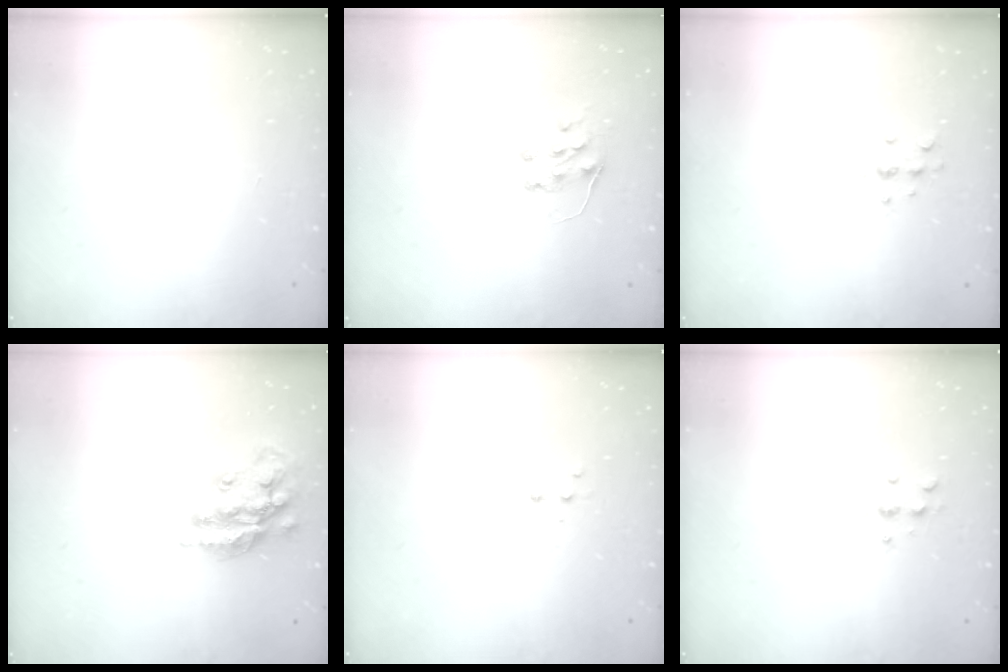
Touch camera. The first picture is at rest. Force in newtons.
{"total": 6.5, "press": 6.4, "slide": 0.6}
{"total": 3.7, "press": 3.7, "slide": 0.5}
{"total": 18.6, "press": 18.5, "slide": 1.5}
{"total": 2.4, "press": 2.2, "slide": 0.9}
{"total": 3.0, "press": 3.0, "slide": 0.4}